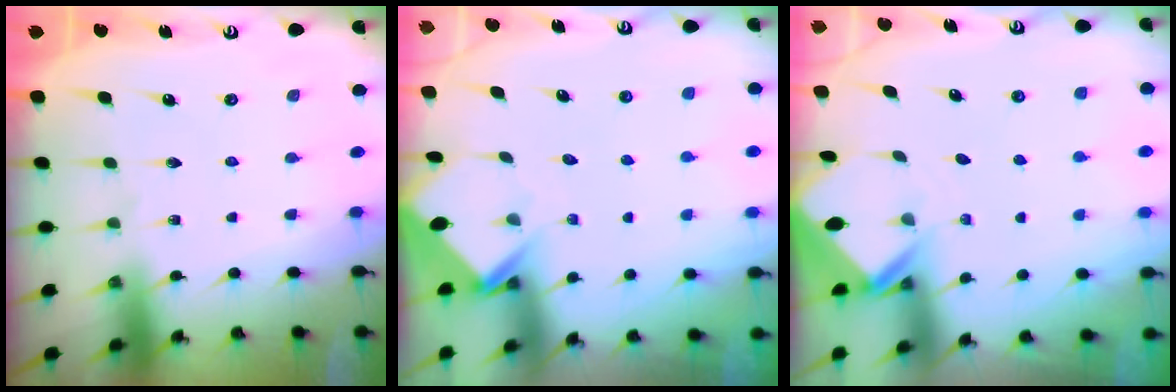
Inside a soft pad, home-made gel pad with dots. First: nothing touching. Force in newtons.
{"total": 3.8, "press": 3.8, "slide": 0.2}
{"total": 2.4, "press": 2.4, "slide": 0.2}